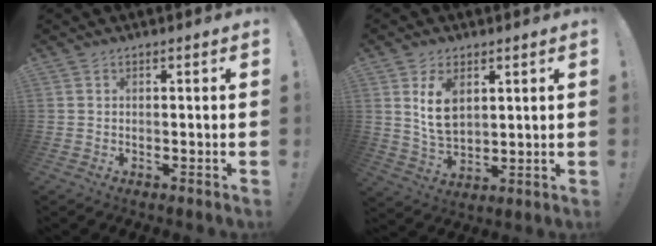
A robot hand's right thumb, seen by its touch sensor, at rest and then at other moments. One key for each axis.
{"total": 9.2, "fx": 3.8, "fy": 5.9, "fz": 5.9, "tx": -0.093, "ty": -0.012, "tz": 0.071}